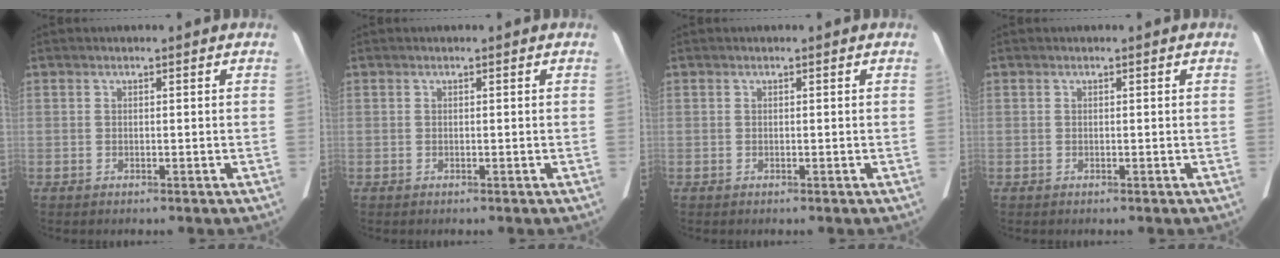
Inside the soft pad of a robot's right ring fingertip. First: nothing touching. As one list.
[{"total": 0.0}, {"total": 0.0}, {"total": 0.0}]